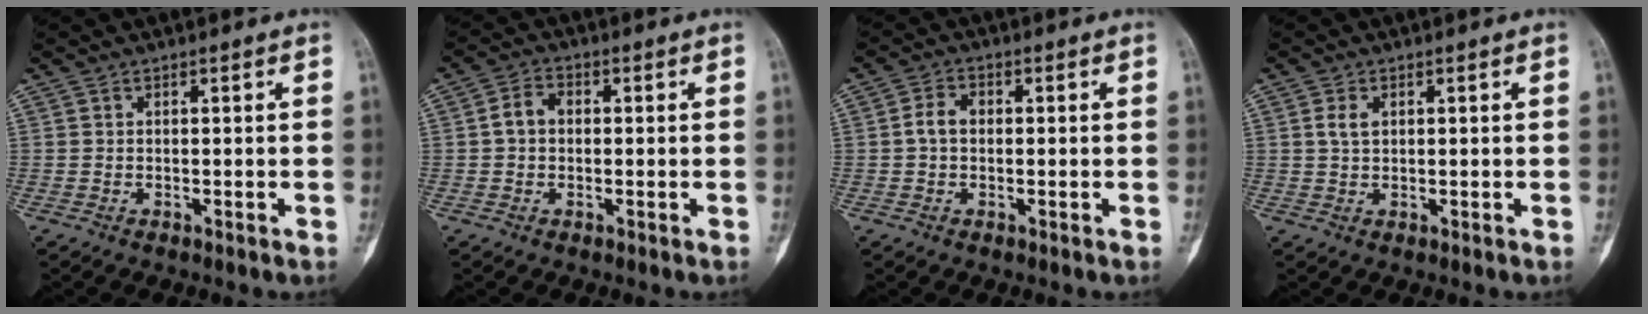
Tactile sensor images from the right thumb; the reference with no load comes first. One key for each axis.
{"total": 3.9, "fx": 0.1, "fy": 3.0, "fz": 2.5, "tx": -0.044, "ty": 0.016, "tz": -0.005}
{"total": 3.4, "fx": -0.1, "fy": 2.4, "fz": 2.4, "tx": -0.044, "ty": 0.013, "tz": -0.006}
{"total": 2.4, "fx": 0.7, "fy": 1.5, "fz": 1.8, "tx": -0.034, "ty": 0.002, "tz": 0.015}